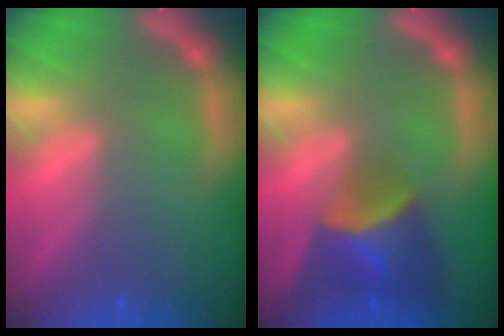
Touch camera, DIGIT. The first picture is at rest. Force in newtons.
{"total": 6.0}